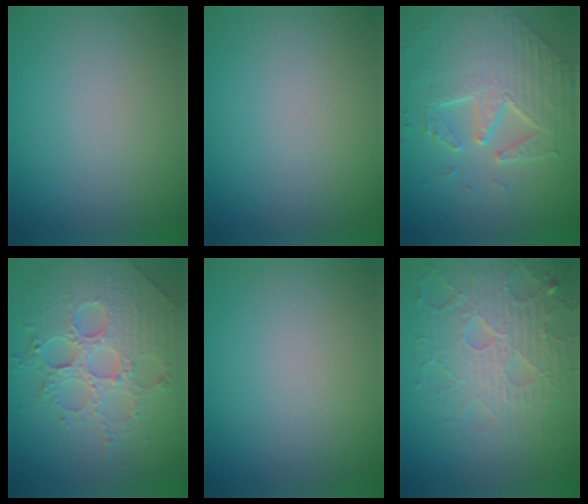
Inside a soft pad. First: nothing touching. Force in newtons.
{"total": 0.0}
{"total": 5.2, "press": 4.9, "slide": 1.5}
{"total": 8.2, "press": 6.0, "slide": 5.7}
{"total": 0.0}
{"total": 6.1, "press": 5.2, "slide": 3.1}